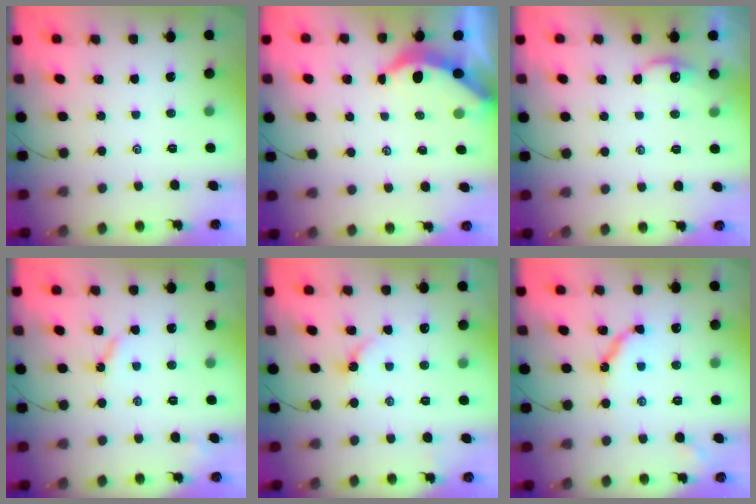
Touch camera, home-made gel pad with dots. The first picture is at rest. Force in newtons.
{"total": 3.7, "press": 3.6, "slide": 0.5}
{"total": 2.6, "press": 2.6, "slide": 0.3}
{"total": 3.5, "press": 3.5, "slide": 0.6}
{"total": 2.7, "press": 2.7, "slide": 0.4}
{"total": 9.3, "press": 9.2, "slide": 1.1}